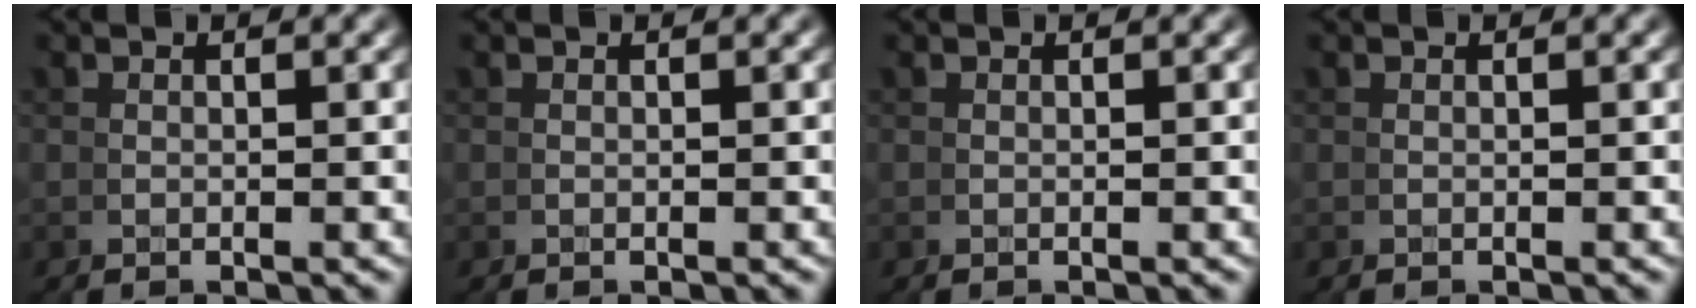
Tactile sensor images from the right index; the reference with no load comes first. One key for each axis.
{"total": 0.0}
{"total": 0.0}
{"total": 0.0}